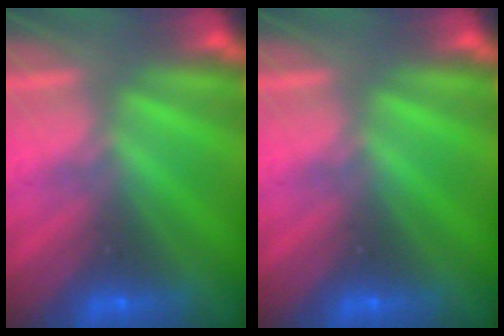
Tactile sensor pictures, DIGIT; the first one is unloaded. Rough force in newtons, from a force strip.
{"total": 0.0}